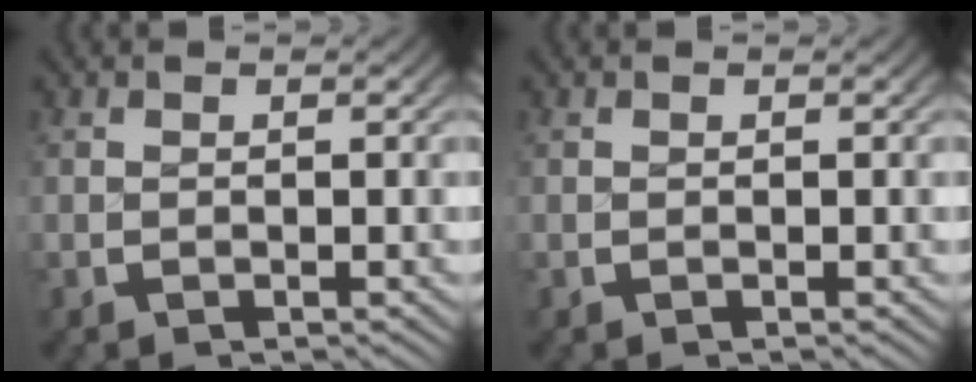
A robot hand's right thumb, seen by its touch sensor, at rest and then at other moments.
{"total": 0.0}